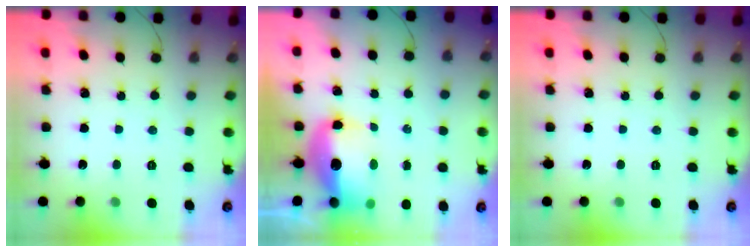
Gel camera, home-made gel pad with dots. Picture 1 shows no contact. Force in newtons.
{"total": 13.8, "press": 13.4, "slide": 3.2}
{"total": 0.0}